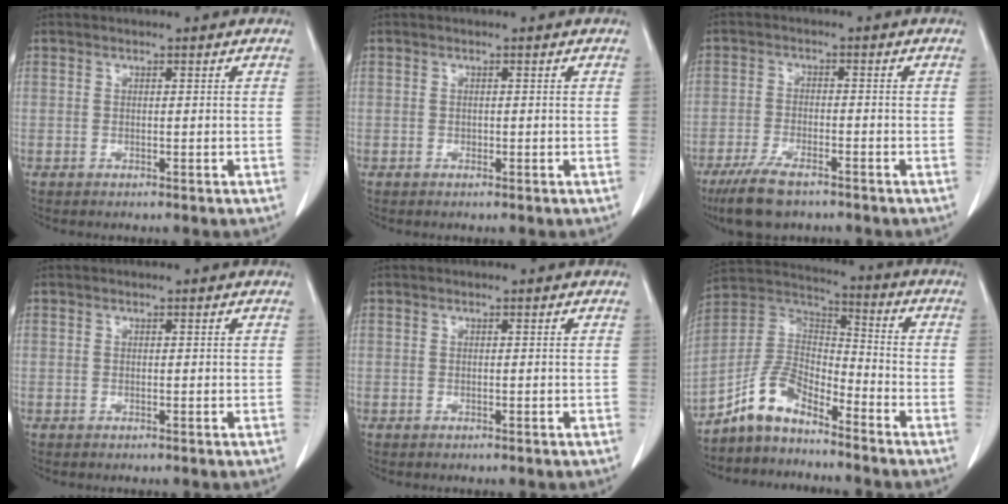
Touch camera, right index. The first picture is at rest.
{"total": 0.0}
{"total": 7.3, "force": [-5.5, 1.9, 4.5], "torque": [-0.090, -0.016, -0.098]}
{"total": 0.0}
{"total": 0.0}
{"total": 9.1, "force": [-7.1, 3.5, 4.4], "torque": [-0.098, 0.026, -0.144]}